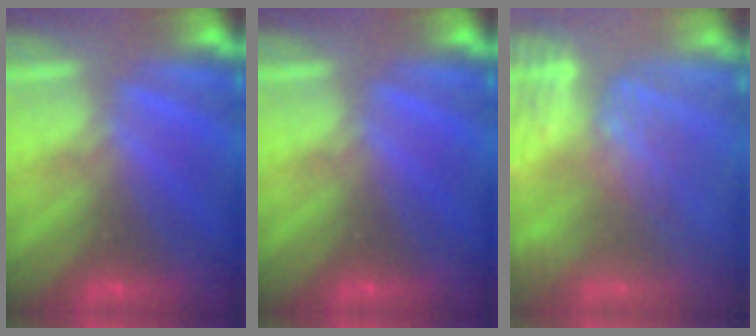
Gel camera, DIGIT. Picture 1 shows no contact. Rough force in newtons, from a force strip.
{"total": 0.0}
{"total": 3.6}